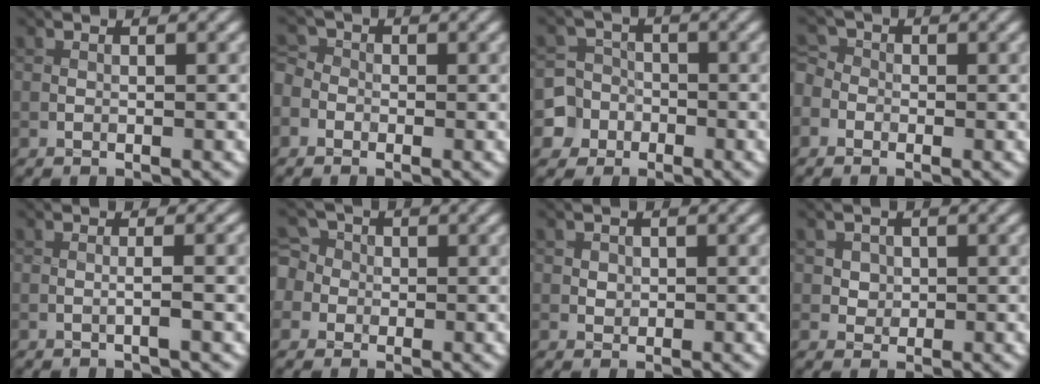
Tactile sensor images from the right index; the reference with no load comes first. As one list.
[{"total": 2.8, "force": [-1.4, 2.2, 0.9], "torque": [-0.007, 0.007, -0.035]}, {"total": 6.0, "force": [-3.1, 5.1, 0.4], "torque": [0.006, -0.006, -0.078]}, {"total": 2.9, "force": [-1.3, 2.4, 1.0], "torque": [-0.008, 0.009, -0.034]}, {"total": 1.5, "force": [-0.2, 0.0, 1.5], "torque": [-0.019, 0.005, -0.009]}, {"total": 6.3, "force": [-0.4, 5.8, 2.3], "torque": [-0.042, 0.026, -0.050]}, {"total": 1.0, "force": [0.0, 1.0, 0.3], "torque": [0.003, -0.001, 0.000]}, {"total": 1.7, "force": [0.3, 1.6, 0.5], "torque": [0.004, -0.001, 0.014]}]